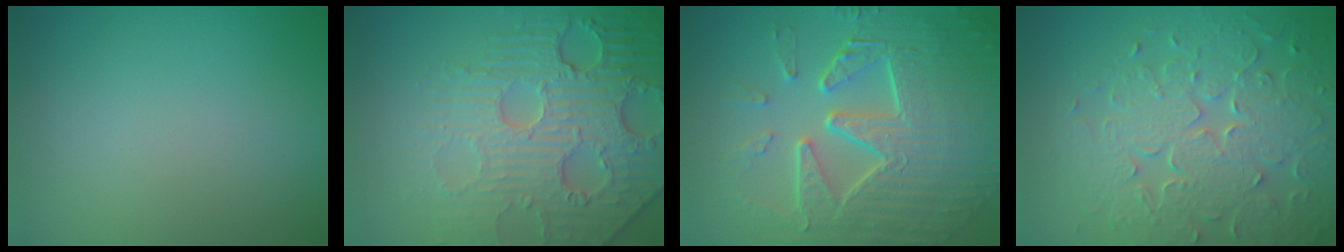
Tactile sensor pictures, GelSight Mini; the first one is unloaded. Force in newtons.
{"total": 7.0, "press": 5.7, "slide": 4.1}
{"total": 9.4, "press": 6.4, "slide": 6.9}
{"total": 8.1, "press": 5.7, "slide": 5.7}